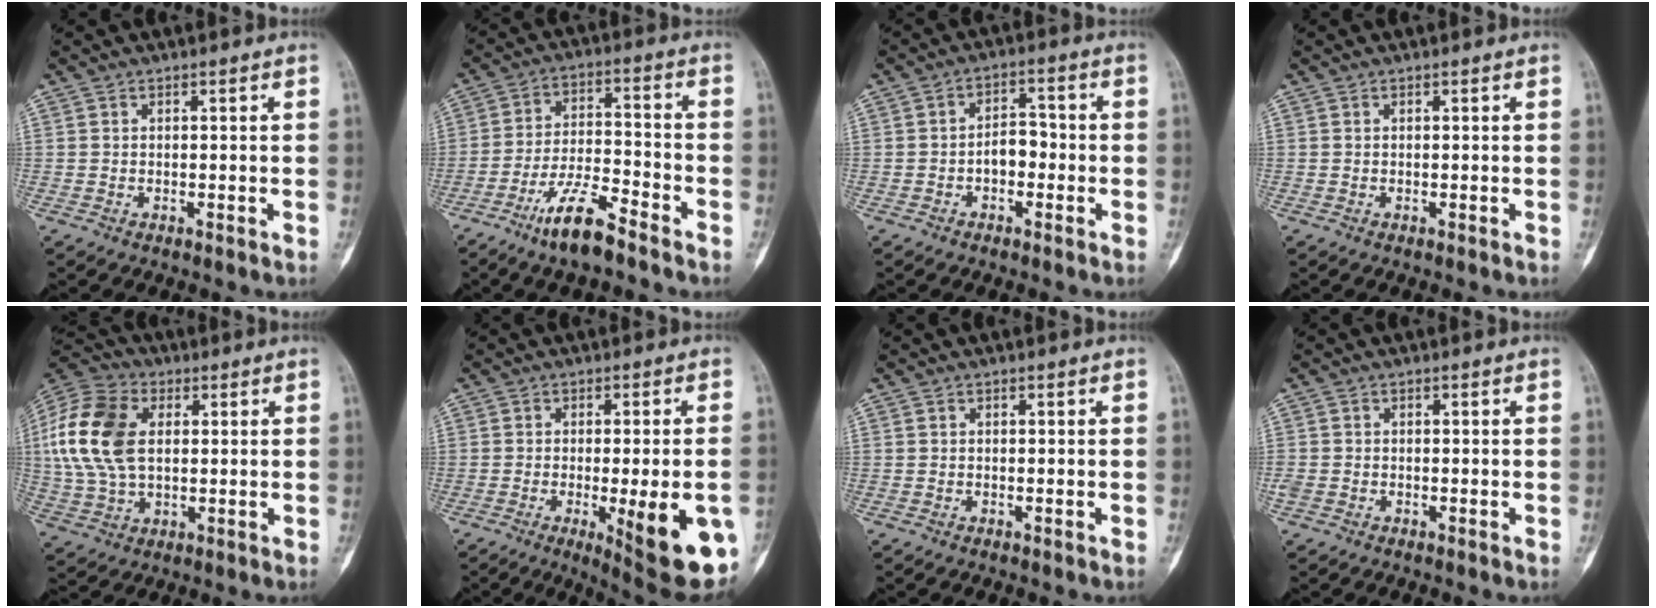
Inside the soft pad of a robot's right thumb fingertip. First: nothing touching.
{"total": 10.5, "force": [-7.4, 2.4, 7.0], "torque": [-0.134, 0.047, -0.137]}
{"total": 4.6, "force": [-1.3, 3.1, 3.2], "torque": [-0.033, 0.024, -0.028]}
{"total": 0.0}
{"total": 17.1, "force": [3.0, 11.1, 12.7], "torque": [-0.260, 0.010, 0.054]}
{"total": 16.9, "force": [-5.3, 4.5, 15.4], "torque": [-0.160, -0.002, -0.051]}
{"total": 0.0}
{"total": 1.4, "force": [-0.4, 1.1, 0.6], "torque": [-0.017, 0.001, -0.009]}